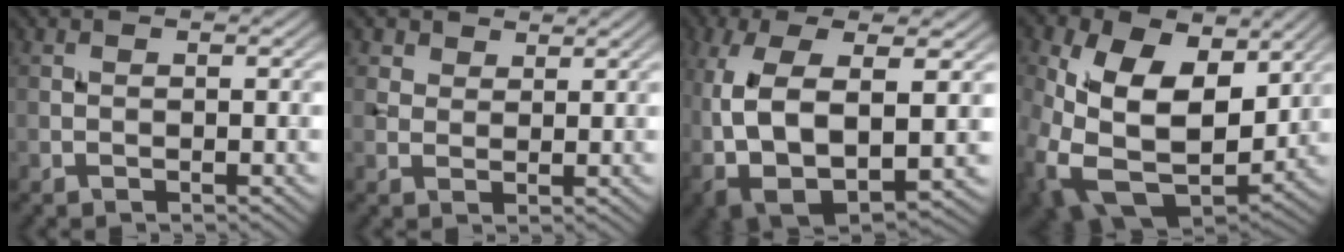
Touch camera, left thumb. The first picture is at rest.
{"total": 2.9, "force": [2.1, 1.8, 0.9], "torque": [-0.025, -0.002, 0.048]}
{"total": 11.6, "force": [-0.3, 6.5, 9.5], "torque": [-0.212, -0.017, 0.002]}
{"total": 17.2, "force": [1.6, 11.9, 12.3], "torque": [-0.269, -0.036, 0.044]}